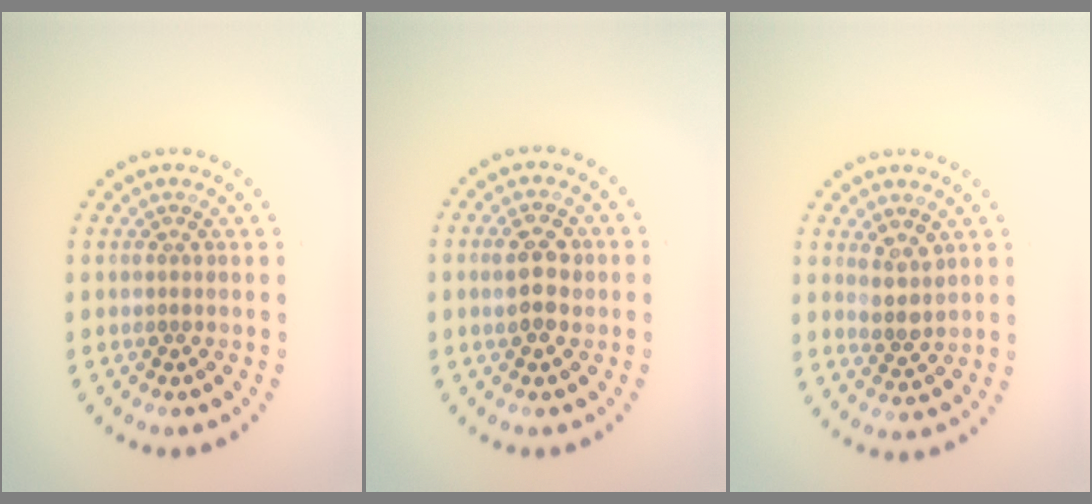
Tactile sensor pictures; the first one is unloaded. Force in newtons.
{"total": 2.9, "press": 2.9, "slide": 0.1}
{"total": 2.2, "press": 2.0, "slide": 0.9}